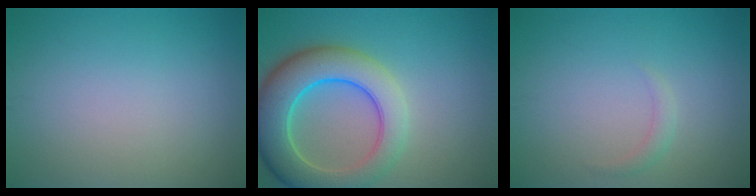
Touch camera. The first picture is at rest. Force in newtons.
{"total": 8.9, "press": 8.8, "slide": 0.7}
{"total": 1.0, "press": 1.0, "slide": 0.0}